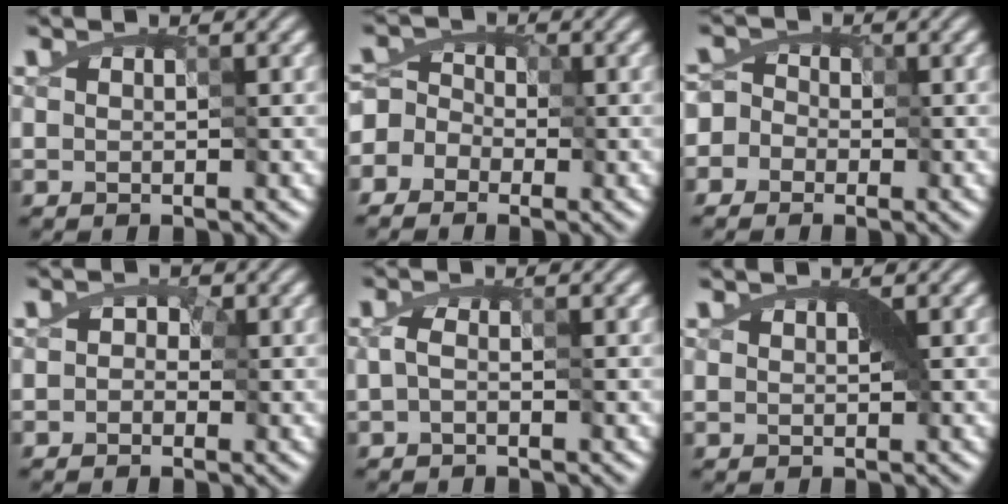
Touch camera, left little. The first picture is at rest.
{"total": 5.8, "force": [-3.6, 4.5, 0.6], "torque": [-0.011, 0.026, -0.095]}
{"total": 5.1, "force": [-1.9, 4.7, 1.0], "torque": [-0.004, 0.034, -0.066]}
{"total": 2.2, "force": [-0.4, 2.0, 1.0], "torque": [-0.004, 0.016, -0.021]}
{"total": 1.3, "force": [-0.9, 0.5, 0.8], "torque": [-0.019, -0.002, -0.009]}
{"total": 1.1, "force": [0.1, 0.5, 1.0], "torque": [-0.012, 0.007, -0.004]}